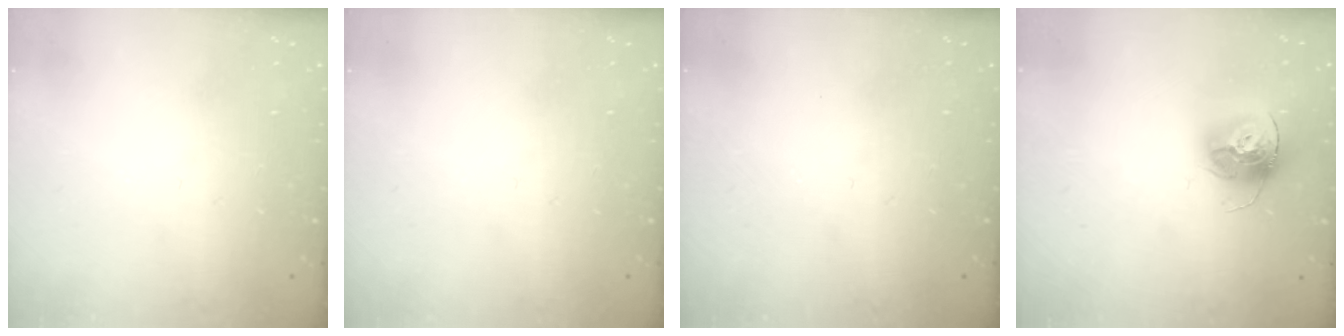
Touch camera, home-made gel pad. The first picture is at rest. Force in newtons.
{"total": 0.0}
{"total": 0.0}
{"total": 13.7, "press": 13.7, "slide": 1.2}